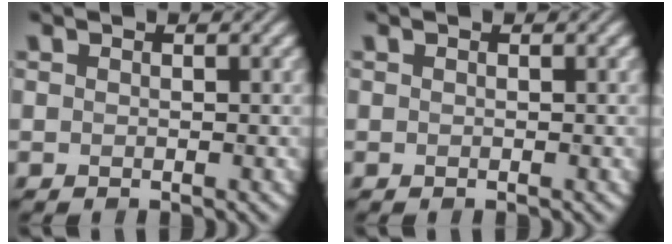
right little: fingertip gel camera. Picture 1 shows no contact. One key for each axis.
{"total": 0.0}